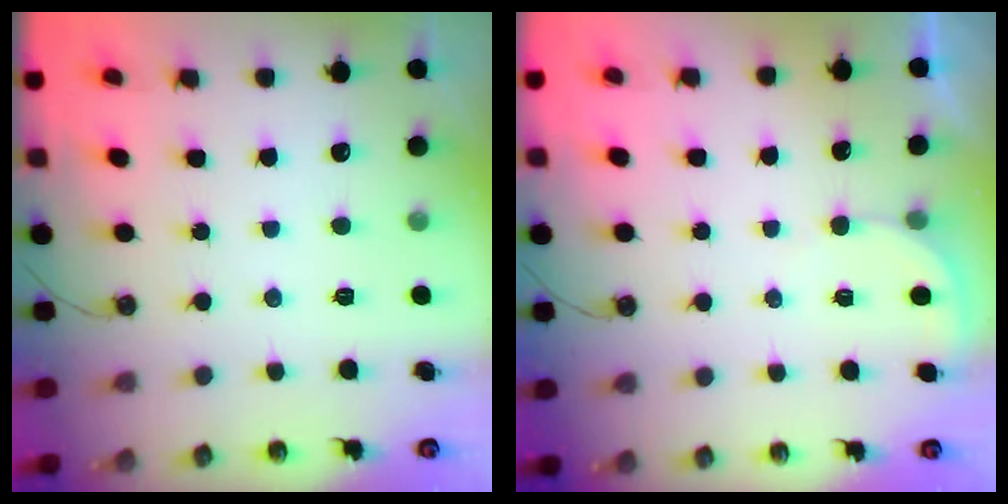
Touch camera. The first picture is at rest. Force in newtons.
{"total": 1.9, "press": 1.9, "slide": 0.1}